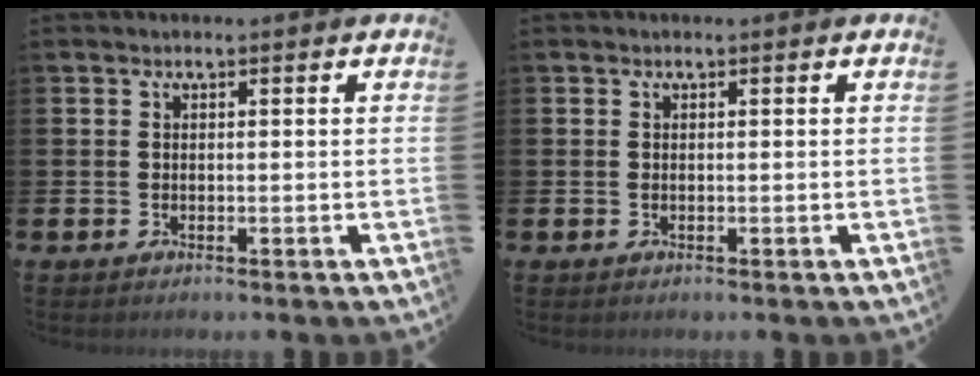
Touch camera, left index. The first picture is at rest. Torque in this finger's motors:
{"motor_torque": [0.20, 0.09, -0.02, 0.02]}